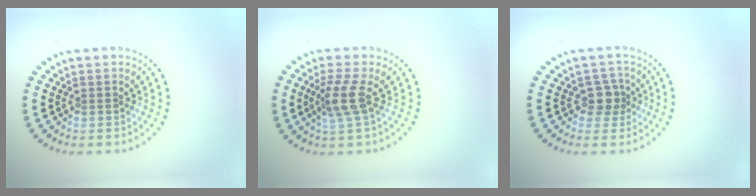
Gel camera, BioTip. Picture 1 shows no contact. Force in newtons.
{"total": 2.9, "press": 2.3, "slide": 1.8}
{"total": 2.1, "press": 1.7, "slide": 1.2}